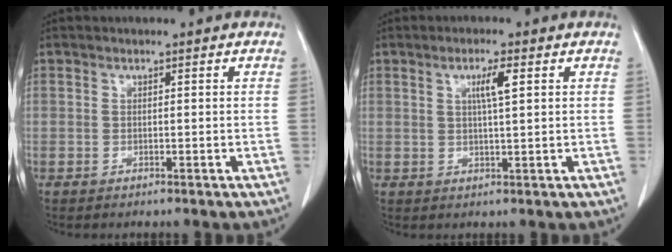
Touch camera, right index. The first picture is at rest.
{"total": 3.5, "force": [1.2, 0.0, 3.2], "torque": [-0.056, -0.001, 0.019]}